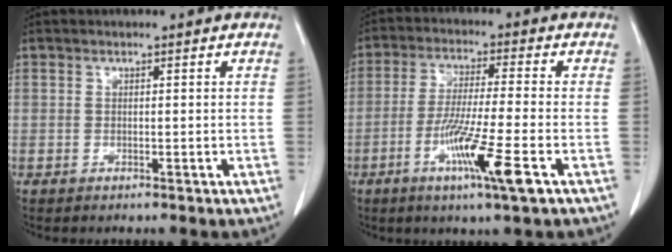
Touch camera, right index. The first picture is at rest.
{"total": 10.6, "force": [-4.5, -0.6, 9.5], "torque": [-0.178, -0.023, -0.084]}